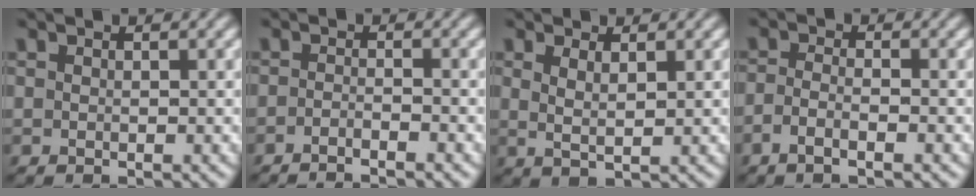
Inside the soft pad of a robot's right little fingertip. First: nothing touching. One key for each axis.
{"total": 2.6, "fx": -2.5, "fy": -0.5, "fz": 0.5, "tx": -0.004, "ty": -0.008, "tz": -0.041}
{"total": 2.1, "fx": 0.8, "fy": 0.4, "fz": 1.9, "tx": -0.030, "ty": -0.002, "tz": 0.018}
{"total": 2.3, "fx": -1.6, "fy": 0.1, "fz": 1.6, "tx": -0.032, "ty": -0.011, "tz": -0.024}